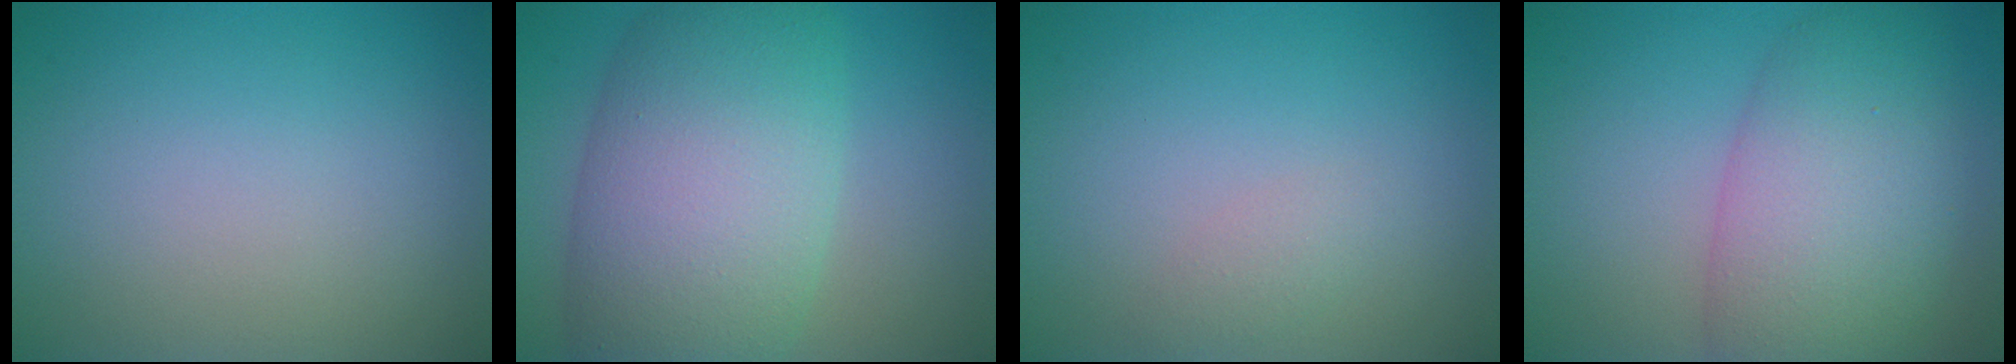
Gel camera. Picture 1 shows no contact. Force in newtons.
{"total": 11.4, "press": 11.4, "slide": 0.5}
{"total": 1.1, "press": 1.1, "slide": 0.0}
{"total": 8.5, "press": 8.5, "slide": 0.3}